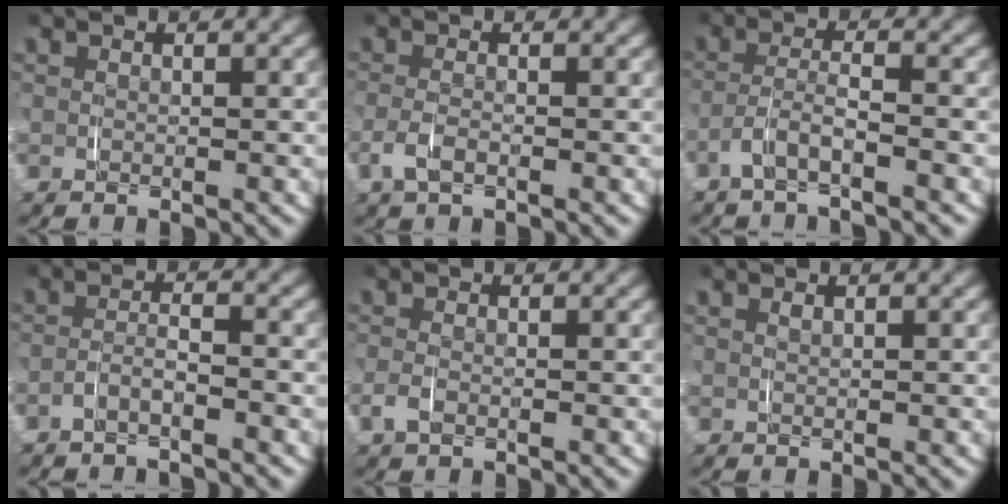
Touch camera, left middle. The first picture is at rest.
{"total": 2.0, "force": [-0.8, 0.8, 1.7], "torque": [-0.048, -0.006, -0.013]}
{"total": 2.8, "force": [-2.2, 0.5, 1.8], "torque": [-0.035, 0.005, -0.041]}
{"total": 2.3, "force": [-2.0, 0.3, 1.1], "torque": [-0.016, 0.003, -0.038]}
{"total": 1.2, "force": [-0.5, 0.5, 0.9], "torque": [-0.029, -0.003, -0.008]}
{"total": 0.5, "force": [0.4, -0.2, 0.1], "torque": [-0.002, 0.001, 0.008]}